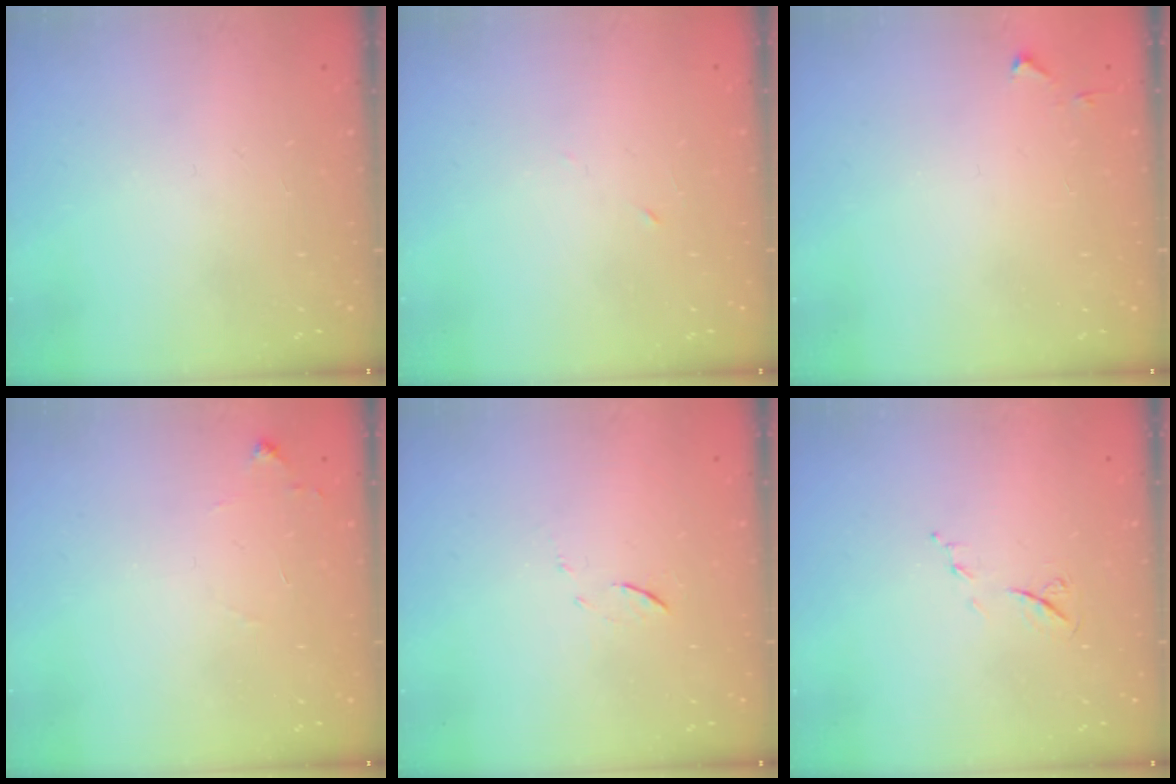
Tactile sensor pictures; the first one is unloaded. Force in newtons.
{"total": 2.7, "press": 2.5, "slide": 1.0}
{"total": 3.1, "press": 3.1, "slide": 0.5}
{"total": 6.7, "press": 6.7, "slide": 0.9}
{"total": 5.5, "press": 5.4, "slide": 0.7}
{"total": 6.1, "press": 5.9, "slide": 1.5}